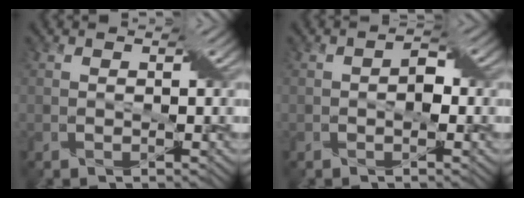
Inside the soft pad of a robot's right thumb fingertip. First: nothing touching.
{"total": 2.2, "force": [-0.4, 1.2, 1.8], "torque": [-0.027, 0.004, -0.011]}